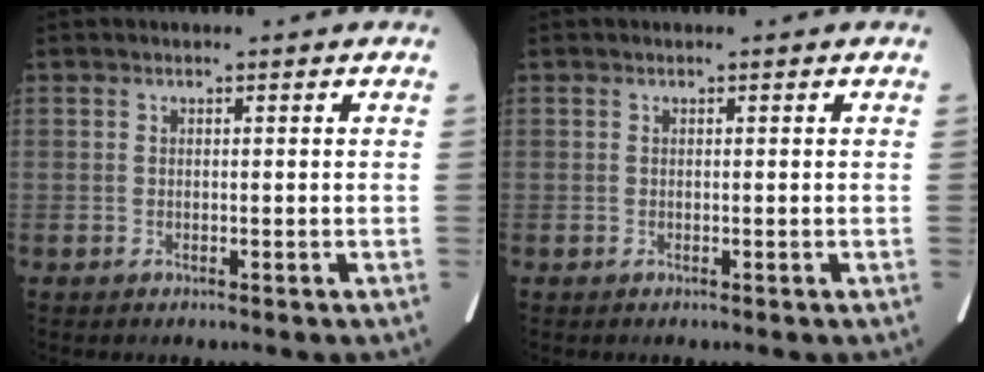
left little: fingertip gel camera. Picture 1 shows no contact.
{"total": 0.0}